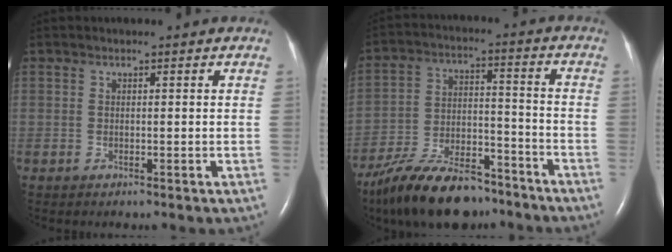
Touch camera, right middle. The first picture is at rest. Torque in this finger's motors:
{"motor_torque": [0.44, -0.45, 0.23, 0.07]}